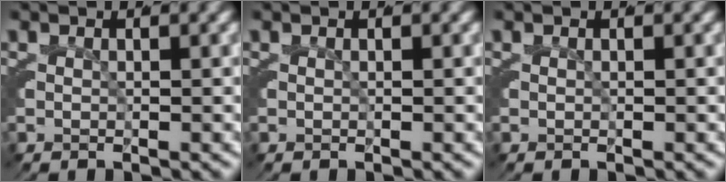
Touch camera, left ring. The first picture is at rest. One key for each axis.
{"total": 0.0}
{"total": 0.0}